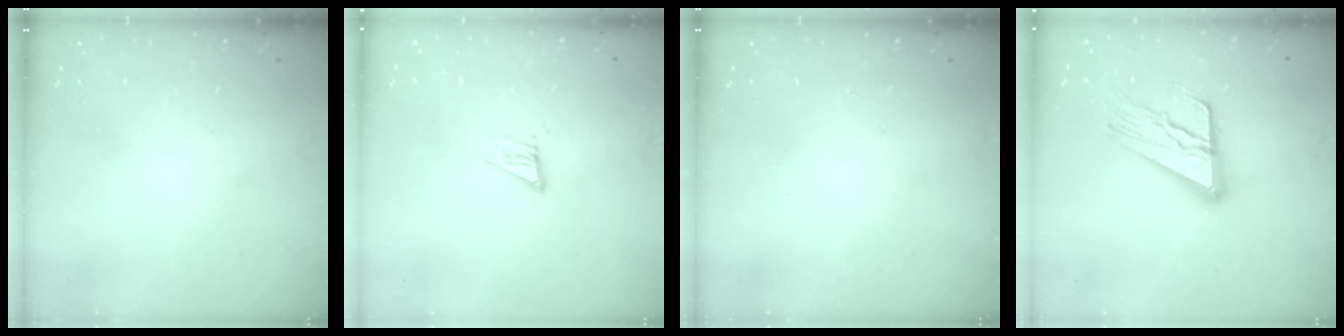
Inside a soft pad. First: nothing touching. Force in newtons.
{"total": 7.6, "press": 7.6, "slide": 0.3}
{"total": 0.0}
{"total": 16.5, "press": 16.5, "slide": 1.6}